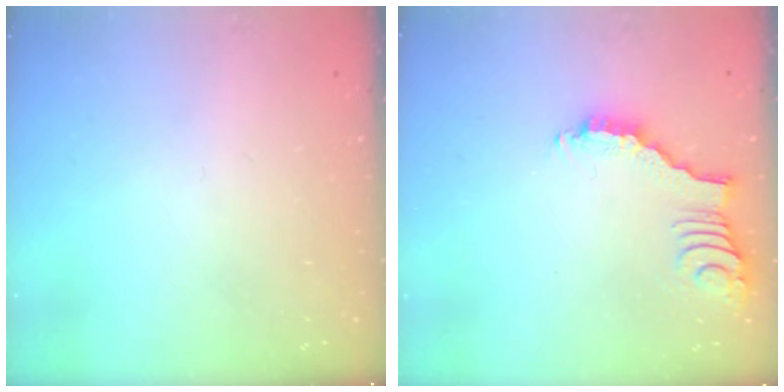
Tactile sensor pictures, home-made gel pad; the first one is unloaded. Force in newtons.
{"total": 3.5, "press": 3.5, "slide": 0.4}